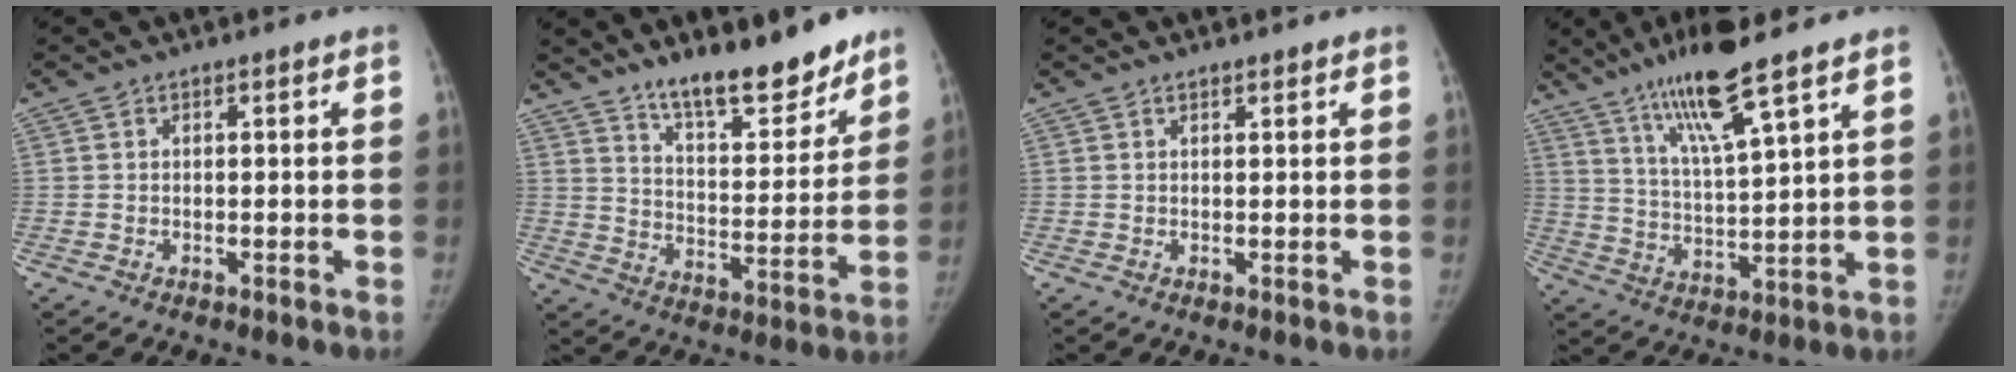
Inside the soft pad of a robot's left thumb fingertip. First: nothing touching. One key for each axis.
{"total": 16.0, "fx": 12.6, "fy": 4.9, "fz": 8.4, "tx": -0.084, "ty": -0.092, "tz": 0.203}
{"total": 0.9, "fx": 0.8, "fy": 0.3, "fz": 0.4, "tx": -0.007, "ty": -0.005, "tz": 0.013}
{"total": 13.1, "fx": 8.9, "fy": 1.2, "fz": 9.6, "tx": -0.175, "ty": -0.045, "tz": 0.168}